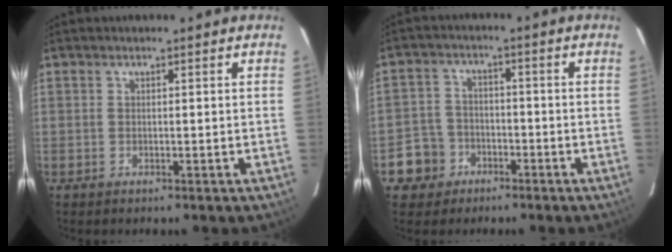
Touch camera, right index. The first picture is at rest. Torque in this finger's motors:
{"motor_torque": [0.04, -0.10, -0.39, -0.20]}